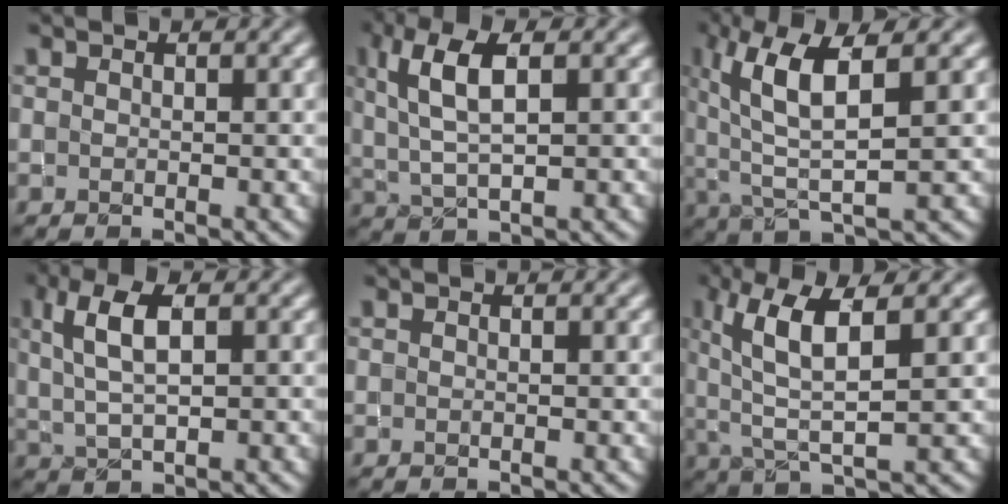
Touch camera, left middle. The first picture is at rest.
{"total": 5.7, "force": [2.0, 2.3, 4.8], "torque": [-0.099, 0.009, 0.038]}
{"total": 7.1, "force": [2.4, 2.0, 6.4], "torque": [-0.124, 0.010, 0.043]}
{"total": 5.1, "force": [1.6, 2.3, 4.3], "torque": [-0.087, 0.009, 0.030]}
{"total": 0.0}
{"total": 6.5, "force": [2.2, 1.8, 5.8], "torque": [-0.115, 0.007, 0.039]}